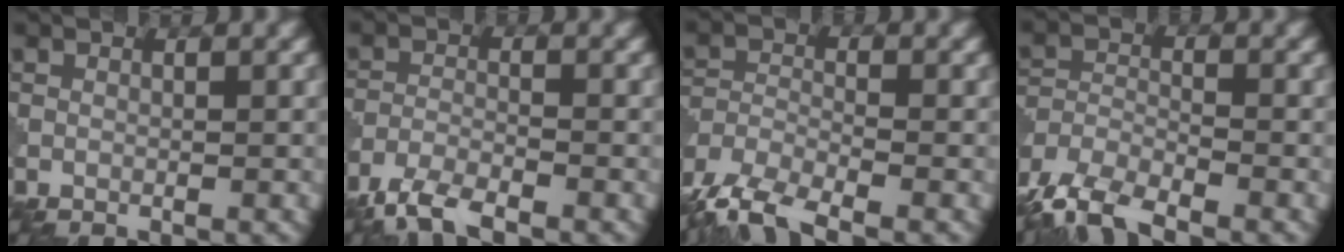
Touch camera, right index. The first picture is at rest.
{"total": 4.5, "force": [-3.7, 1.0, 2.4], "torque": [-0.048, -0.007, -0.081]}
{"total": 7.0, "force": [-5.6, 2.0, 3.8], "torque": [-0.077, -0.011, -0.117]}
{"total": 6.9, "force": [-5.4, 2.2, 3.7], "torque": [-0.073, -0.009, -0.114]}